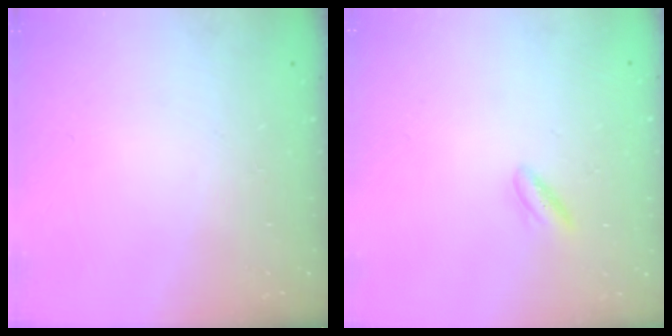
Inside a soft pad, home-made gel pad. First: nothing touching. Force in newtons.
{"total": 3.2, "press": 3.2, "slide": 0.6}